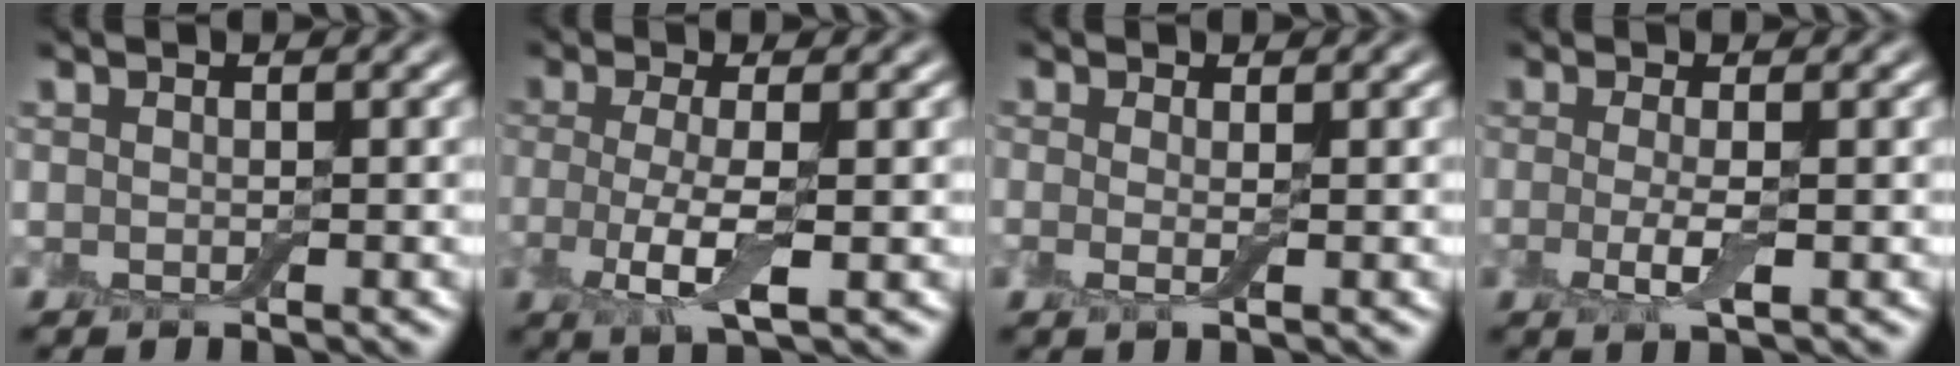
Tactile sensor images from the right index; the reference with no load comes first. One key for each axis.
{"total": 3.8, "fx": -1.1, "fy": 1.0, "fz": 3.5, "tx": -0.071, "ty": -0.006, "tz": -0.020}
{"total": 0.8, "fx": -0.2, "fy": 0.1, "fz": 0.8, "tx": -0.014, "ty": -0.007, "tz": -0.003}
{"total": 2.2, "fx": -0.8, "fy": 0.5, "fz": 2.0, "tx": -0.040, "ty": -0.006, "tz": -0.014}